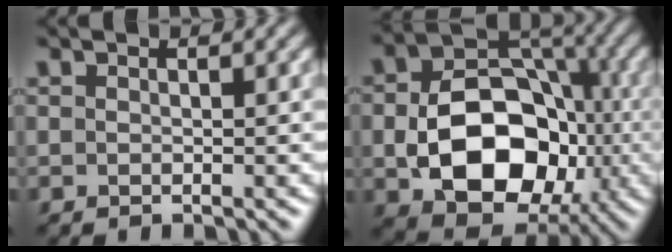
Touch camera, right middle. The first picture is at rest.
{"total": 11.9, "force": [-2.2, 8.4, 8.1], "torque": [-0.140, -0.007, -0.030]}